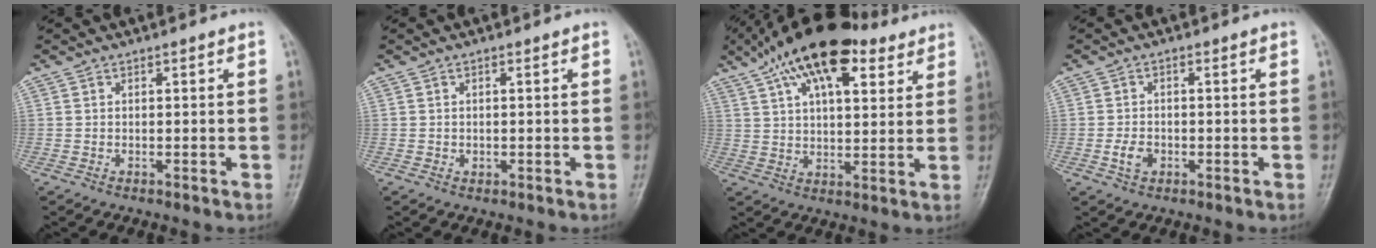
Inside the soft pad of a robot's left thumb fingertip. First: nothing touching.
{"total": 0.9, "force": [0.0, 0.8, 0.4], "torque": [-0.004, 0.001, 0.001]}
{"total": 17.9, "force": [10.6, 7.7, 12.2], "torque": [-0.184, -0.006, 0.173]}
{"total": 3.0, "force": [-1.0, 2.2, 1.9], "torque": [-0.031, 0.005, -0.018]}